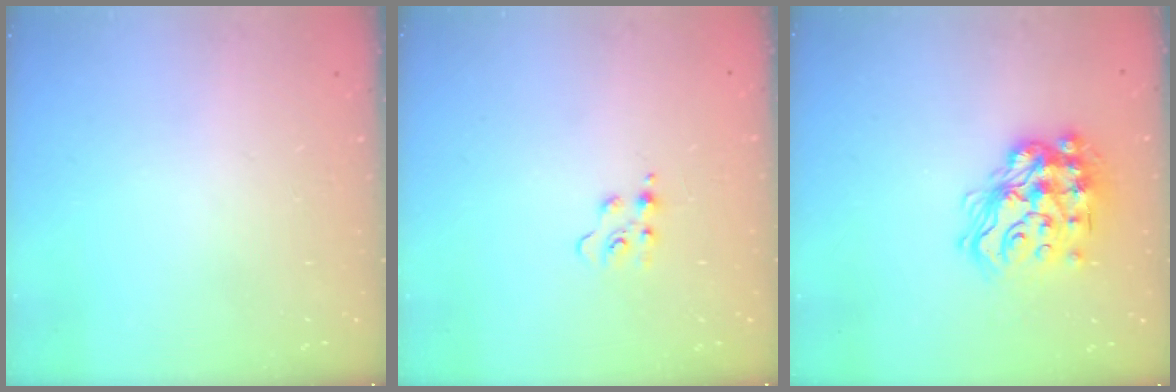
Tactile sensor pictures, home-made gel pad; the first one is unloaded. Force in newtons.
{"total": 4.4, "press": 4.3, "slide": 0.4}
{"total": 17.8, "press": 17.7, "slide": 1.8}